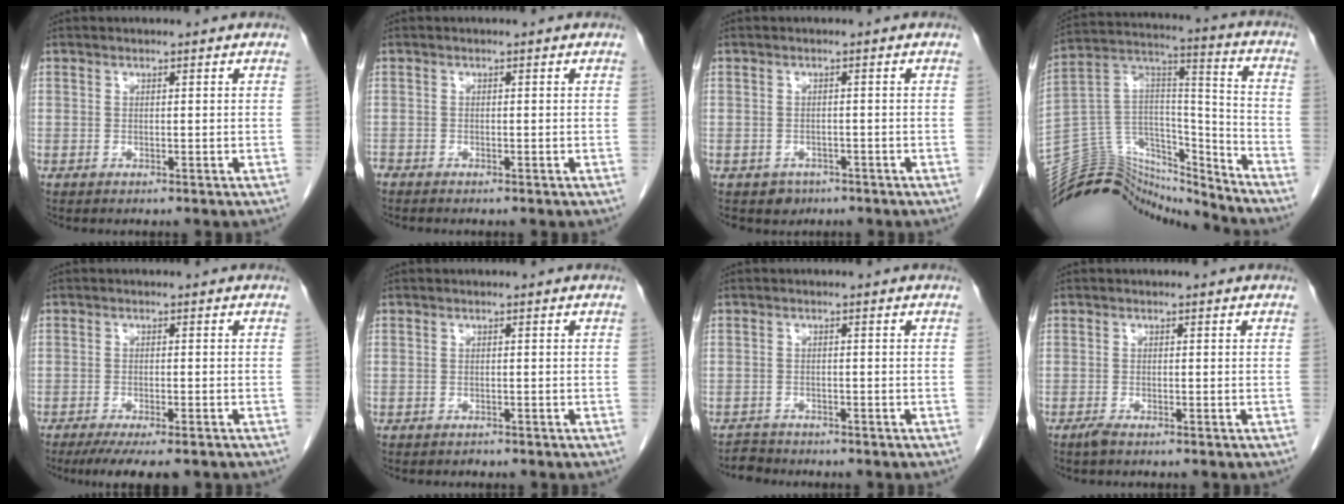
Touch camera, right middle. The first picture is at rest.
{"total": 1.2, "force": [-1.1, 0.2, 0.1], "torque": [-0.006, -0.002, -0.023]}
{"total": 2.2, "force": [-1.3, 1.8, 0.2], "torque": [-0.007, 0.007, -0.015]}
{"total": 18.1, "force": [-17.3, 4.9, 1.8], "torque": [-0.028, 0.089, -0.290]}
{"total": 8.2, "force": [-6.3, 1.6, 4.9], "torque": [-0.066, -0.014, -0.095]}
{"total": 0.5, "force": [-0.5, 0.2, 0.0], "torque": [-0.008, -0.001, -0.009]}
{"total": 2.1, "force": [-1.9, 0.5, -0.6], "torque": [0.011, -0.005, -0.035]}
{"total": 1.1, "force": [-0.9, 0.1, 0.7], "torque": [-0.021, -0.003, -0.018]}